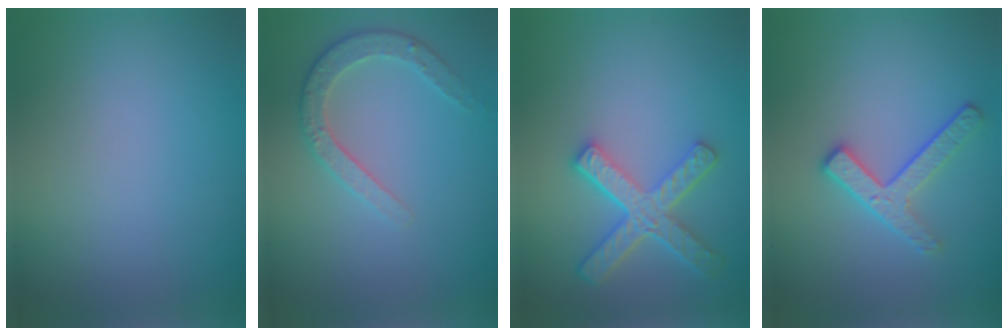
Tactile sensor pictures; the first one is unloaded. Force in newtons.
{"total": 2.9, "press": 2.8, "slide": 0.7}
{"total": 4.9, "press": 3.7, "slide": 3.2}
{"total": 2.8, "press": 2.5, "slide": 1.3}